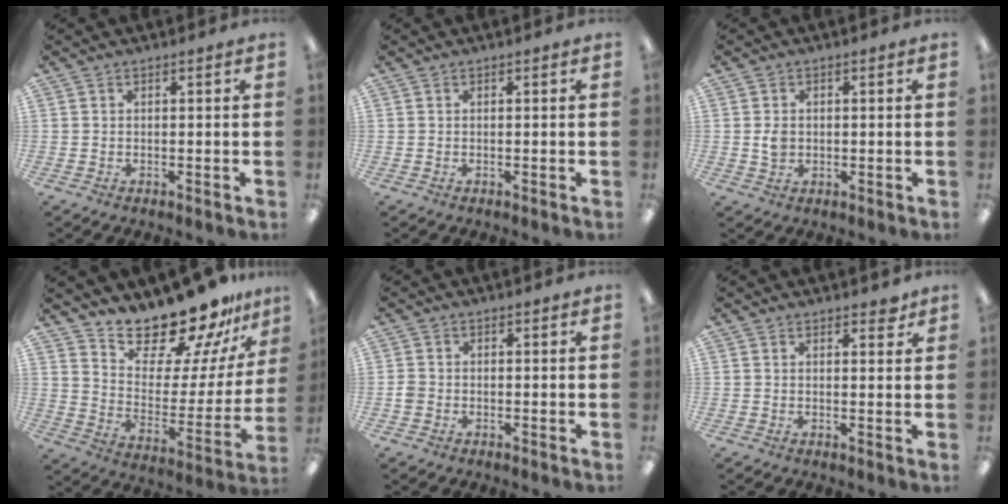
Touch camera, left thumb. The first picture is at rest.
{"total": 0.0}
{"total": 2.9, "force": [0.1, 2.4, 1.7], "torque": [-0.026, 0.002, -0.001]}
{"total": 19.4, "force": [17.9, 4.8, 5.8], "torque": [-0.096, -0.156, 0.309]}
{"total": 1.7, "force": [-0.6, 1.5, 0.6], "torque": [-0.009, 0.004, -0.013]}
{"total": 2.2, "force": [1.8, 1.0, 0.8], "torque": [-0.002, -0.006, 0.030]}